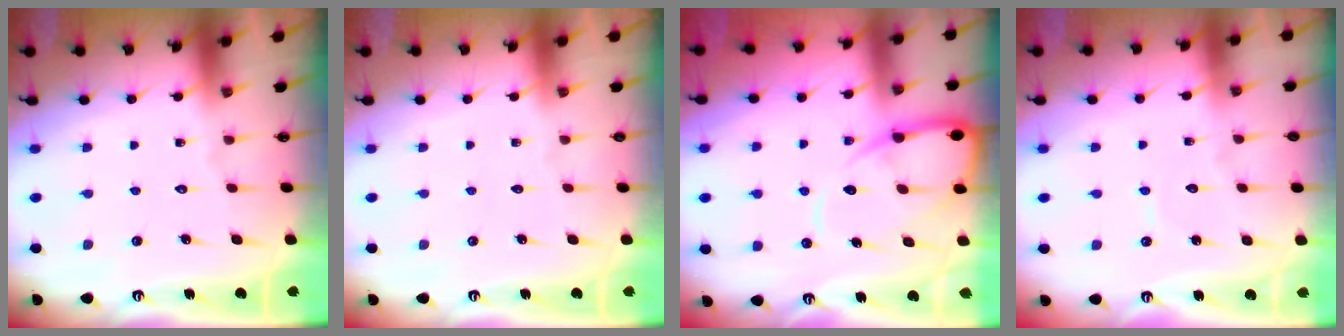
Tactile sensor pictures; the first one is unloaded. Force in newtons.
{"total": 0.0}
{"total": 10.1, "press": 10.1, "slide": 1.0}
{"total": 3.8, "press": 3.7, "slide": 0.3}